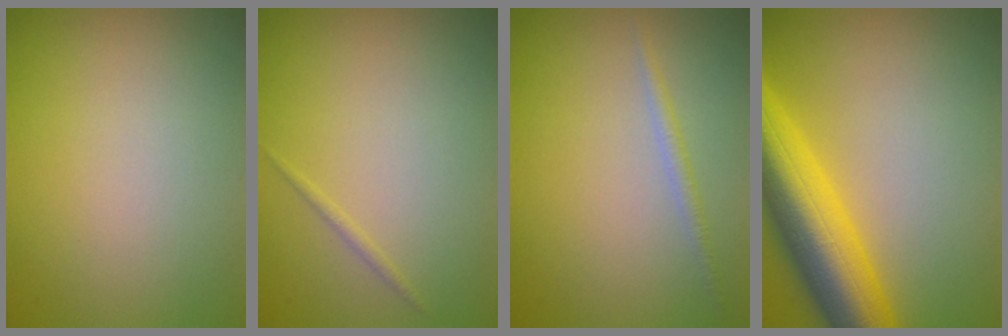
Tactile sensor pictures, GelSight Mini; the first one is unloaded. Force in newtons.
{"total": 0.6, "press": 0.6, "slide": 0.0}
{"total": 1.2, "press": 1.2, "slide": 0.0}
{"total": 9.6, "press": 9.6, "slide": 0.5}